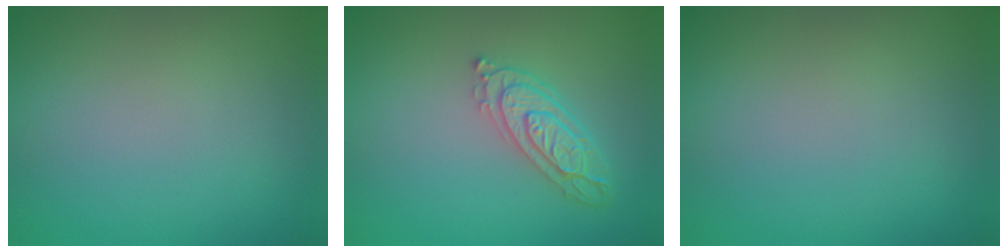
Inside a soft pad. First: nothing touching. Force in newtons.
{"total": 3.4, "press": 3.2, "slide": 1.0}
{"total": 0.0}